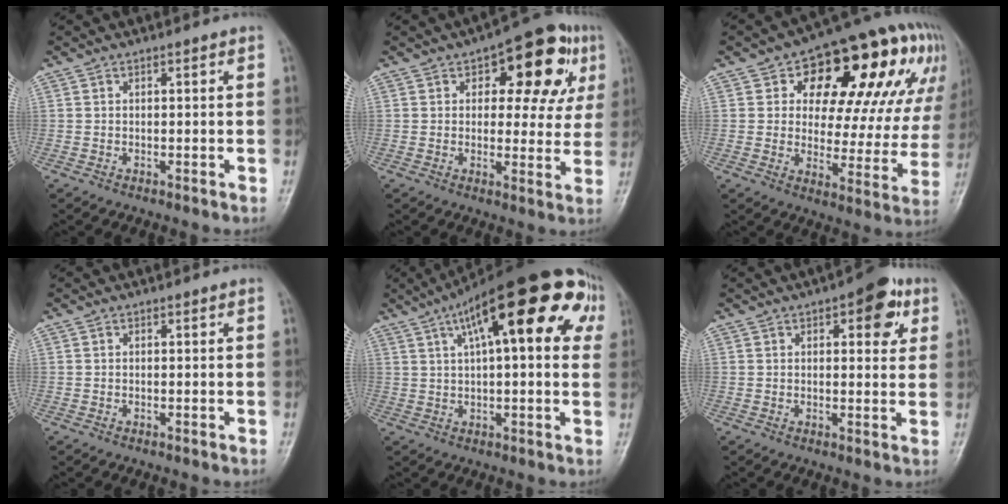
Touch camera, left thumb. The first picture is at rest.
{"total": 15.0, "force": [5.7, 7.8, 11.5], "torque": [-0.088, 0.008, 0.066]}
{"total": 25.6, "force": [10.1, 13.0, 19.5], "torque": [-0.218, 0.021, 0.147]}
{"total": 0.0}
{"total": 23.7, "force": [9.0, 8.0, 20.4], "torque": [-0.290, 0.035, 0.127]}
{"total": 8.0, "force": [3.5, 3.6, 6.1], "torque": [-0.045, -0.006, 0.035]}